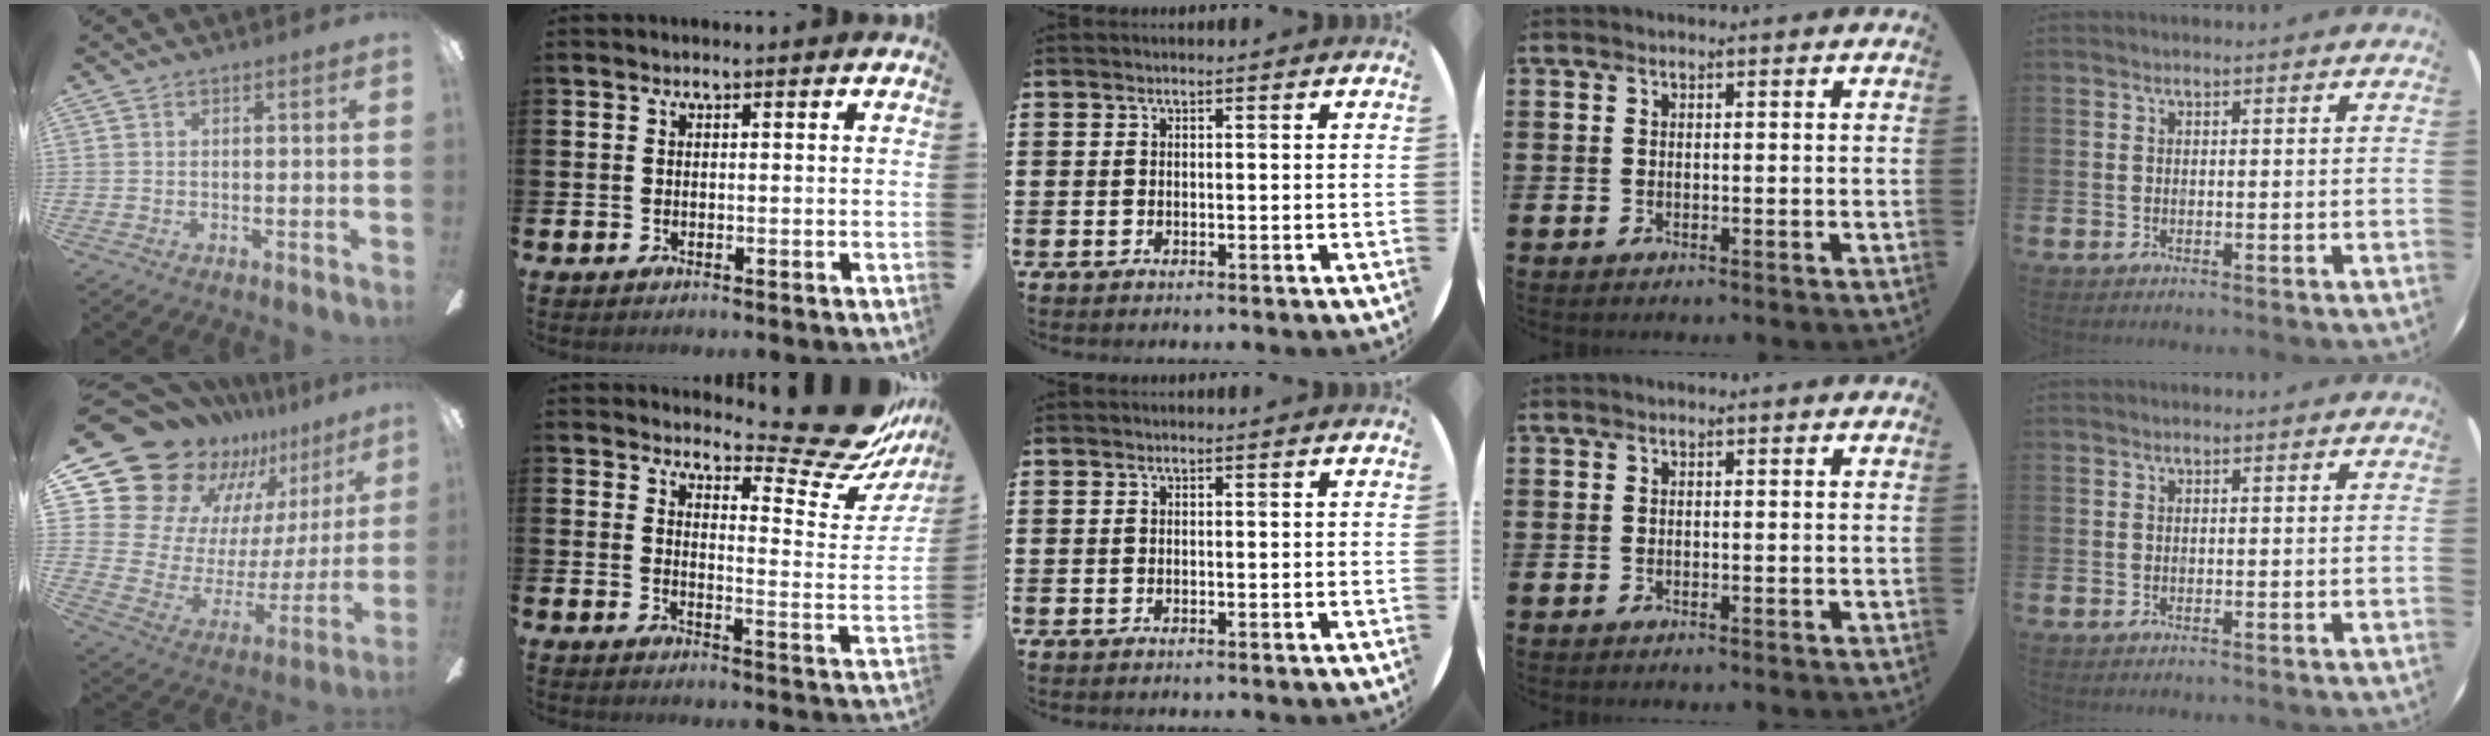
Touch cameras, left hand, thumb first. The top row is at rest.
{"thumb": {"total": 20.6, "force": [16.5, 10.7, 6.3], "torque": [-0.140, -0.134, 0.325]}, "index": {"total": 9.7, "force": [8.8, 2.1, 3.4], "torque": [-0.041, -0.081, 0.149]}}